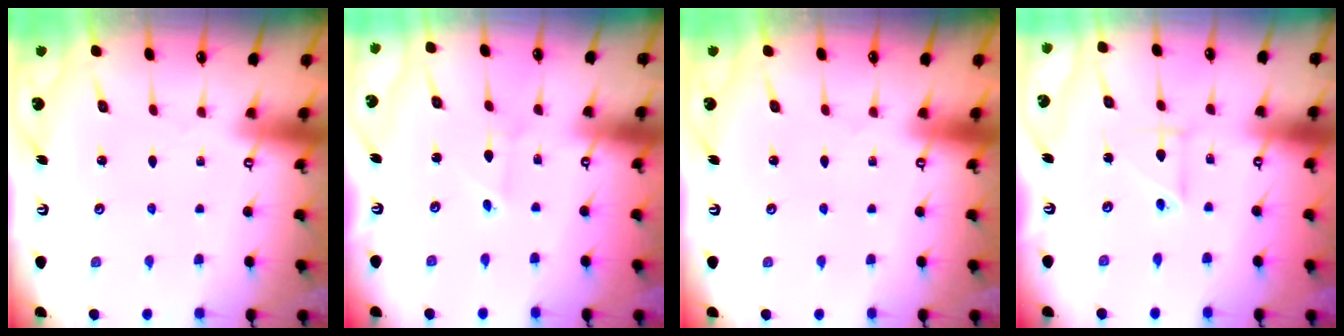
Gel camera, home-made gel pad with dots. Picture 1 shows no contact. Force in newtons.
{"total": 2.3, "press": 2.3, "slide": 0.2}
{"total": 0.0}
{"total": 4.0, "press": 4.0, "slide": 0.4}